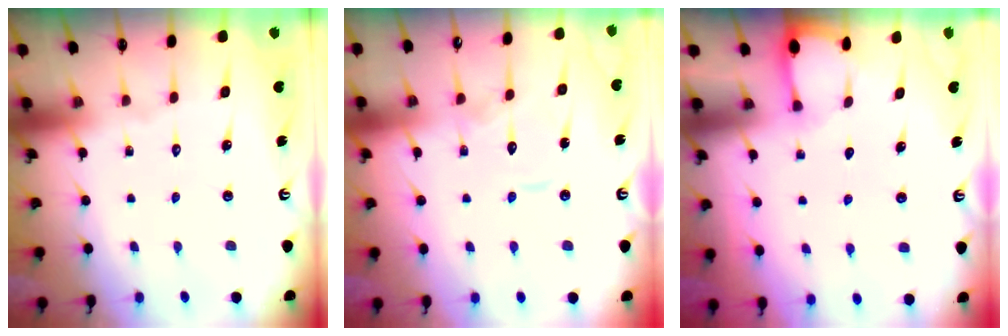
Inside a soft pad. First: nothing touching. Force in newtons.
{"total": 9.5, "press": 9.4, "slide": 0.7}
{"total": 1.3, "press": 1.3, "slide": 0.2}